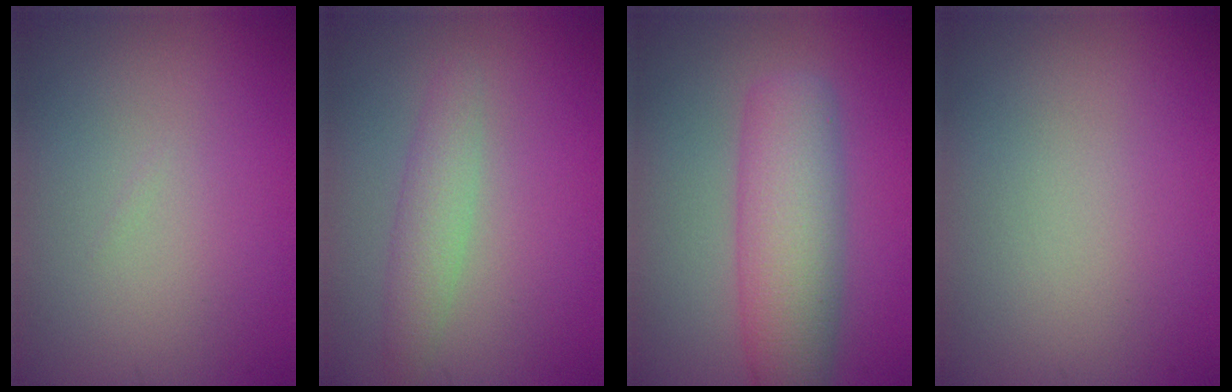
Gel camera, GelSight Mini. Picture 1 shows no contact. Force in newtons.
{"total": 2.5, "press": 2.5, "slide": 0.1}
{"total": 6.5, "press": 6.5, "slide": 0.2}
{"total": 0.0}